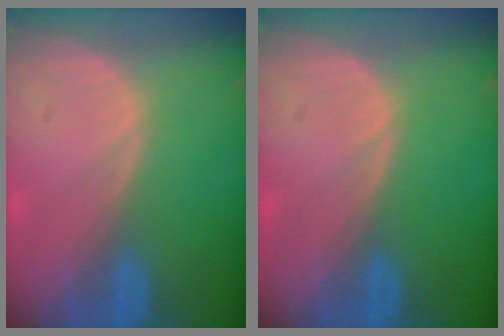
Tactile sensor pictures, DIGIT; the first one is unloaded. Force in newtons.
{"total": 0.0}